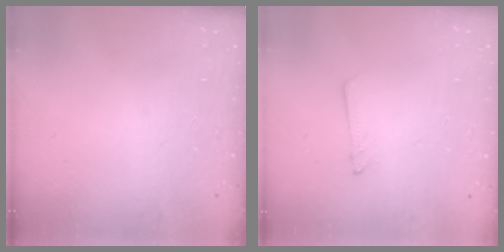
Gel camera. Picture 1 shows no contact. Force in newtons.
{"total": 1.3, "press": 1.3, "slide": 0.1}